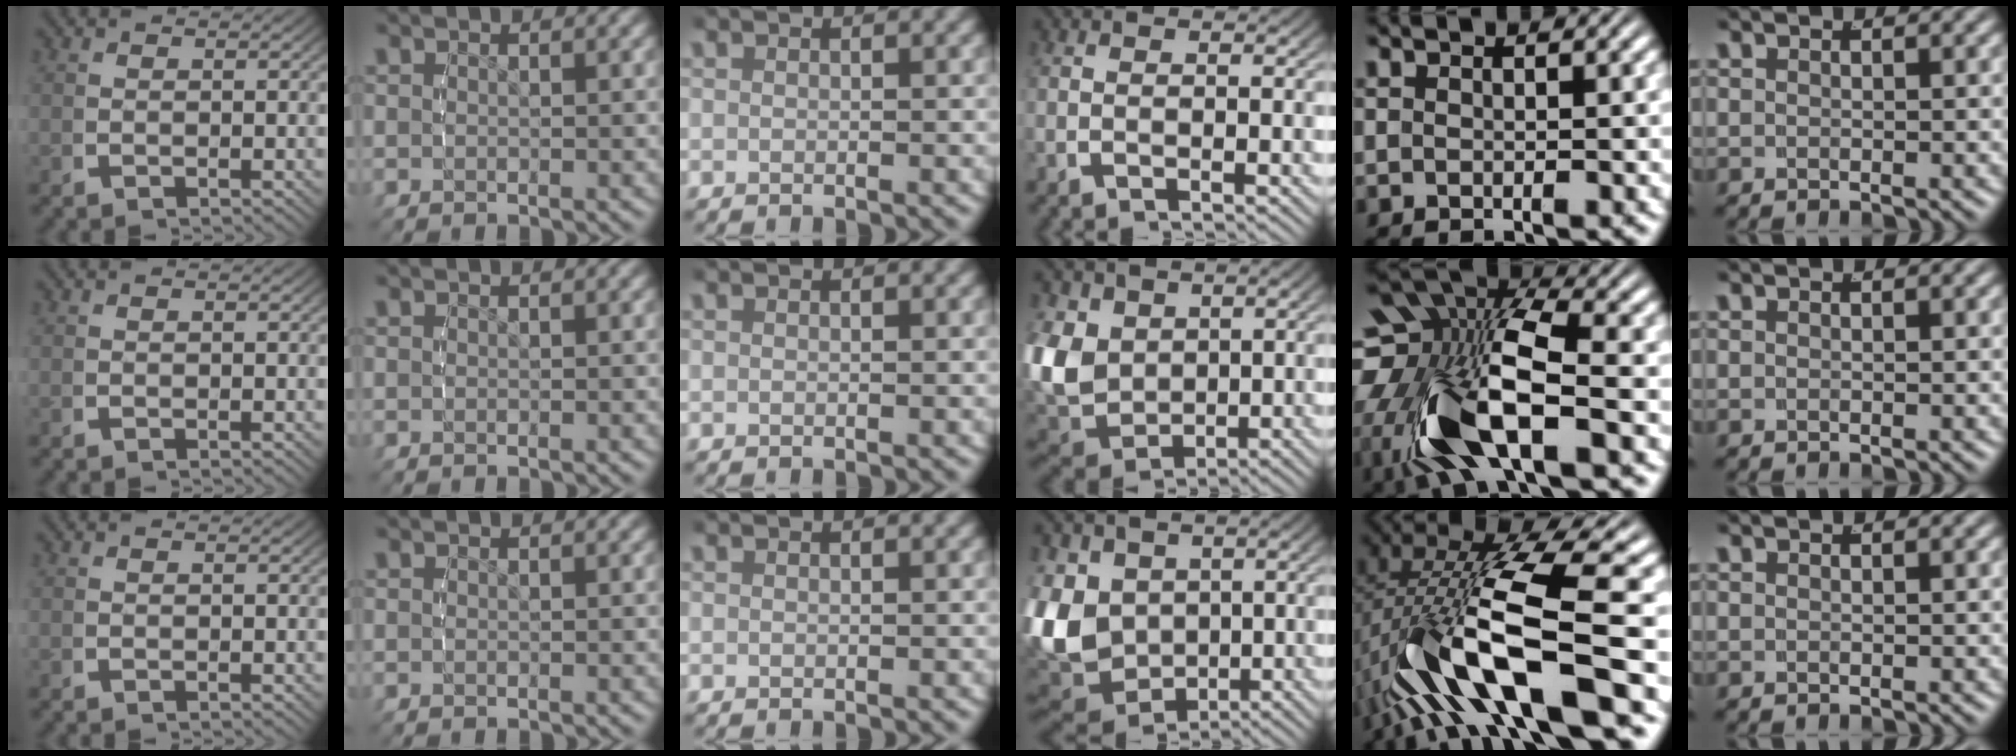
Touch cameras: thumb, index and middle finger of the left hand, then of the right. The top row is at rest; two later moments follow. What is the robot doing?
{"motion": "lift_and_place", "object": "pen"}